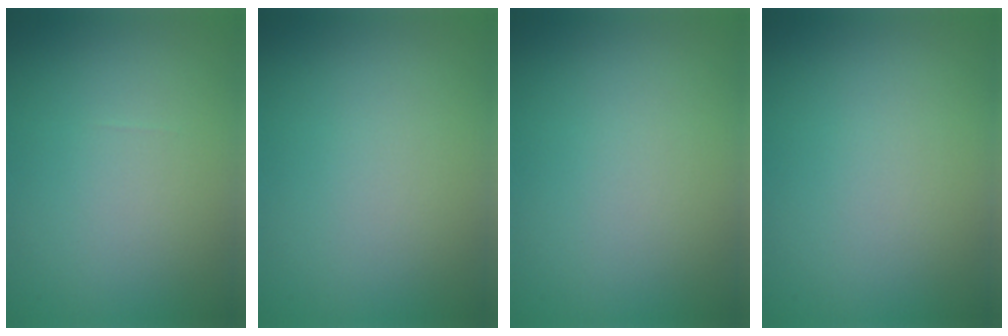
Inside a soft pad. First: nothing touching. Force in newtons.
{"total": 0.0}
{"total": 0.0}
{"total": 0.0}